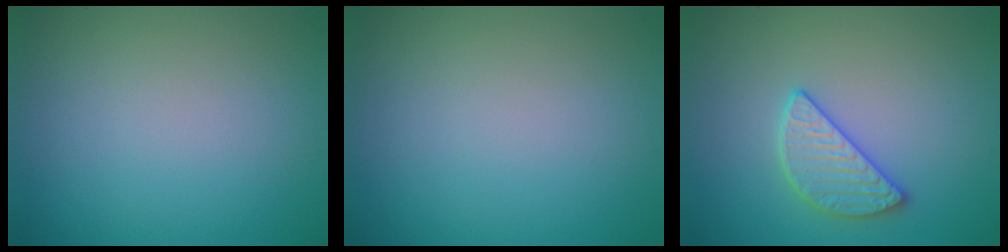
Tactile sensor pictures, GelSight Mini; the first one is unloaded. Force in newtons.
{"total": 0.0}
{"total": 2.7, "press": 2.7, "slide": 0.4}